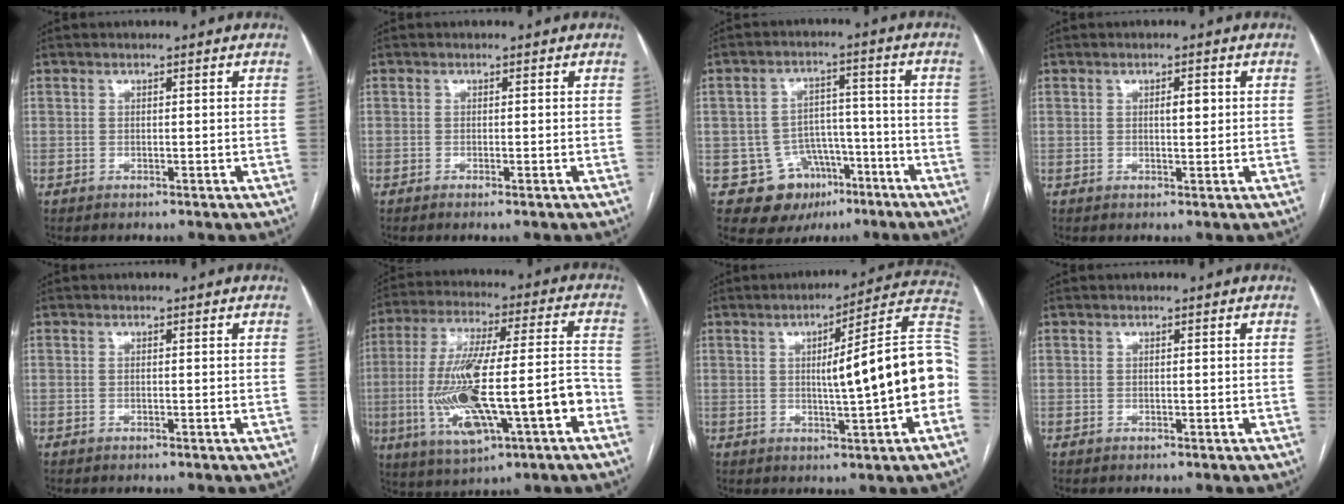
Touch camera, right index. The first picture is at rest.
{"total": 0.8, "force": [-0.5, -0.1, 0.6], "torque": [-0.013, -0.001, -0.006]}
{"total": 9.0, "force": [-4.6, 7.4, 2.2], "torque": [-0.024, 0.027, -0.056]}
{"total": 1.9, "force": [0.4, 0.6, 1.7], "torque": [-0.029, 0.002, 0.009]}
{"total": 0.0}
{"total": 20.4, "force": [-5.7, 3.8, 19.2], "torque": [-0.366, 0.007, -0.084]}
{"total": 16.1, "force": [-1.1, 0.5, 16.1], "torque": [-0.196, 0.031, -0.018]}
{"total": 0.0}